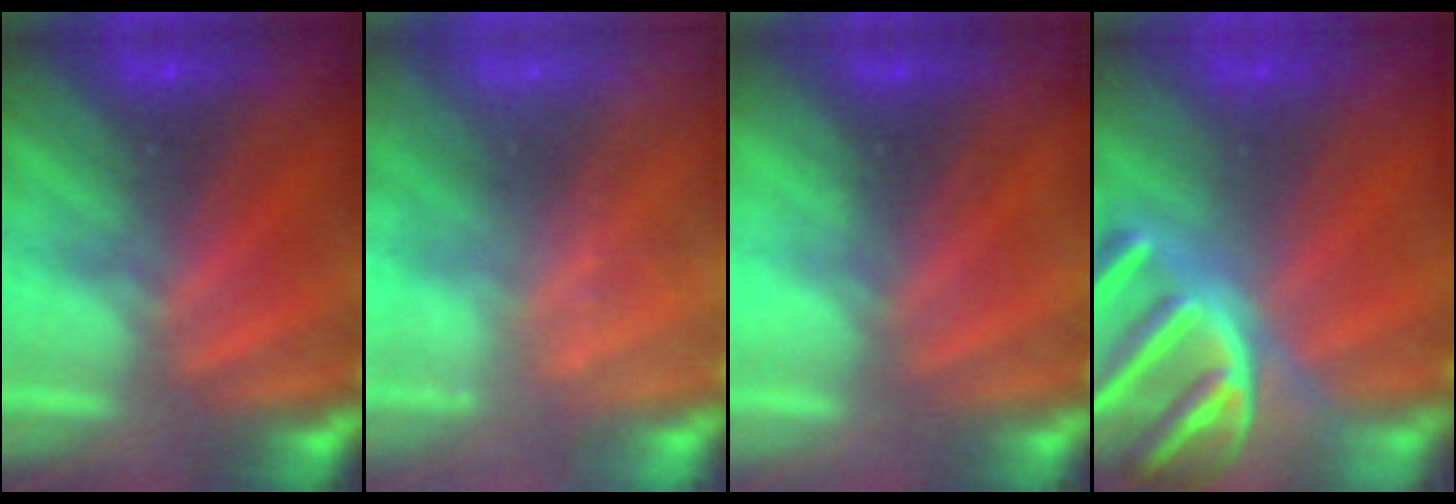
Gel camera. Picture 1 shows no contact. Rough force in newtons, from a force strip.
{"total": 2.4}
{"total": 2.3}
{"total": 6.9}